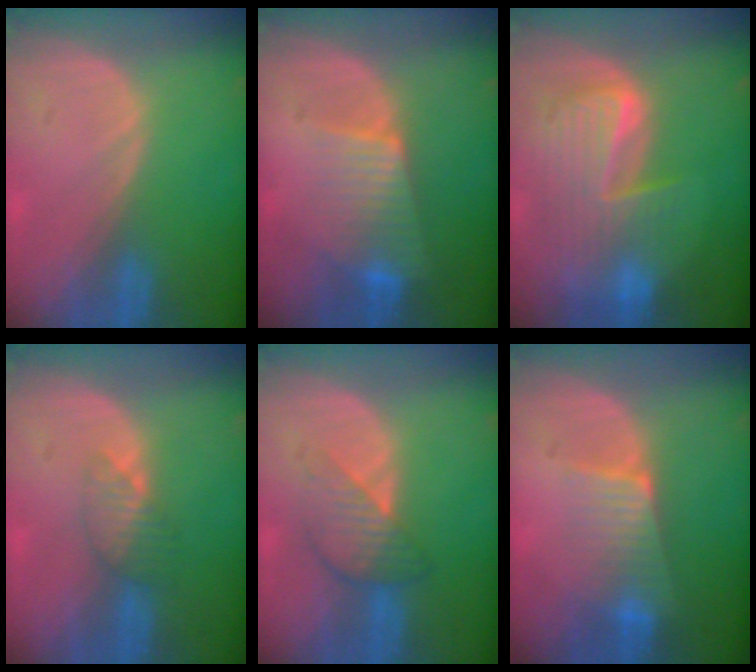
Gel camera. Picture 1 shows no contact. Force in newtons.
{"total": 7.0, "press": 6.3, "slide": 3.1}
{"total": 9.8, "press": 8.4, "slide": 5.0}
{"total": 3.6, "press": 3.2, "slide": 1.6}
{"total": 4.8, "press": 4.8, "slide": 0.3}
{"total": 6.4, "press": 5.5, "slide": 3.3}